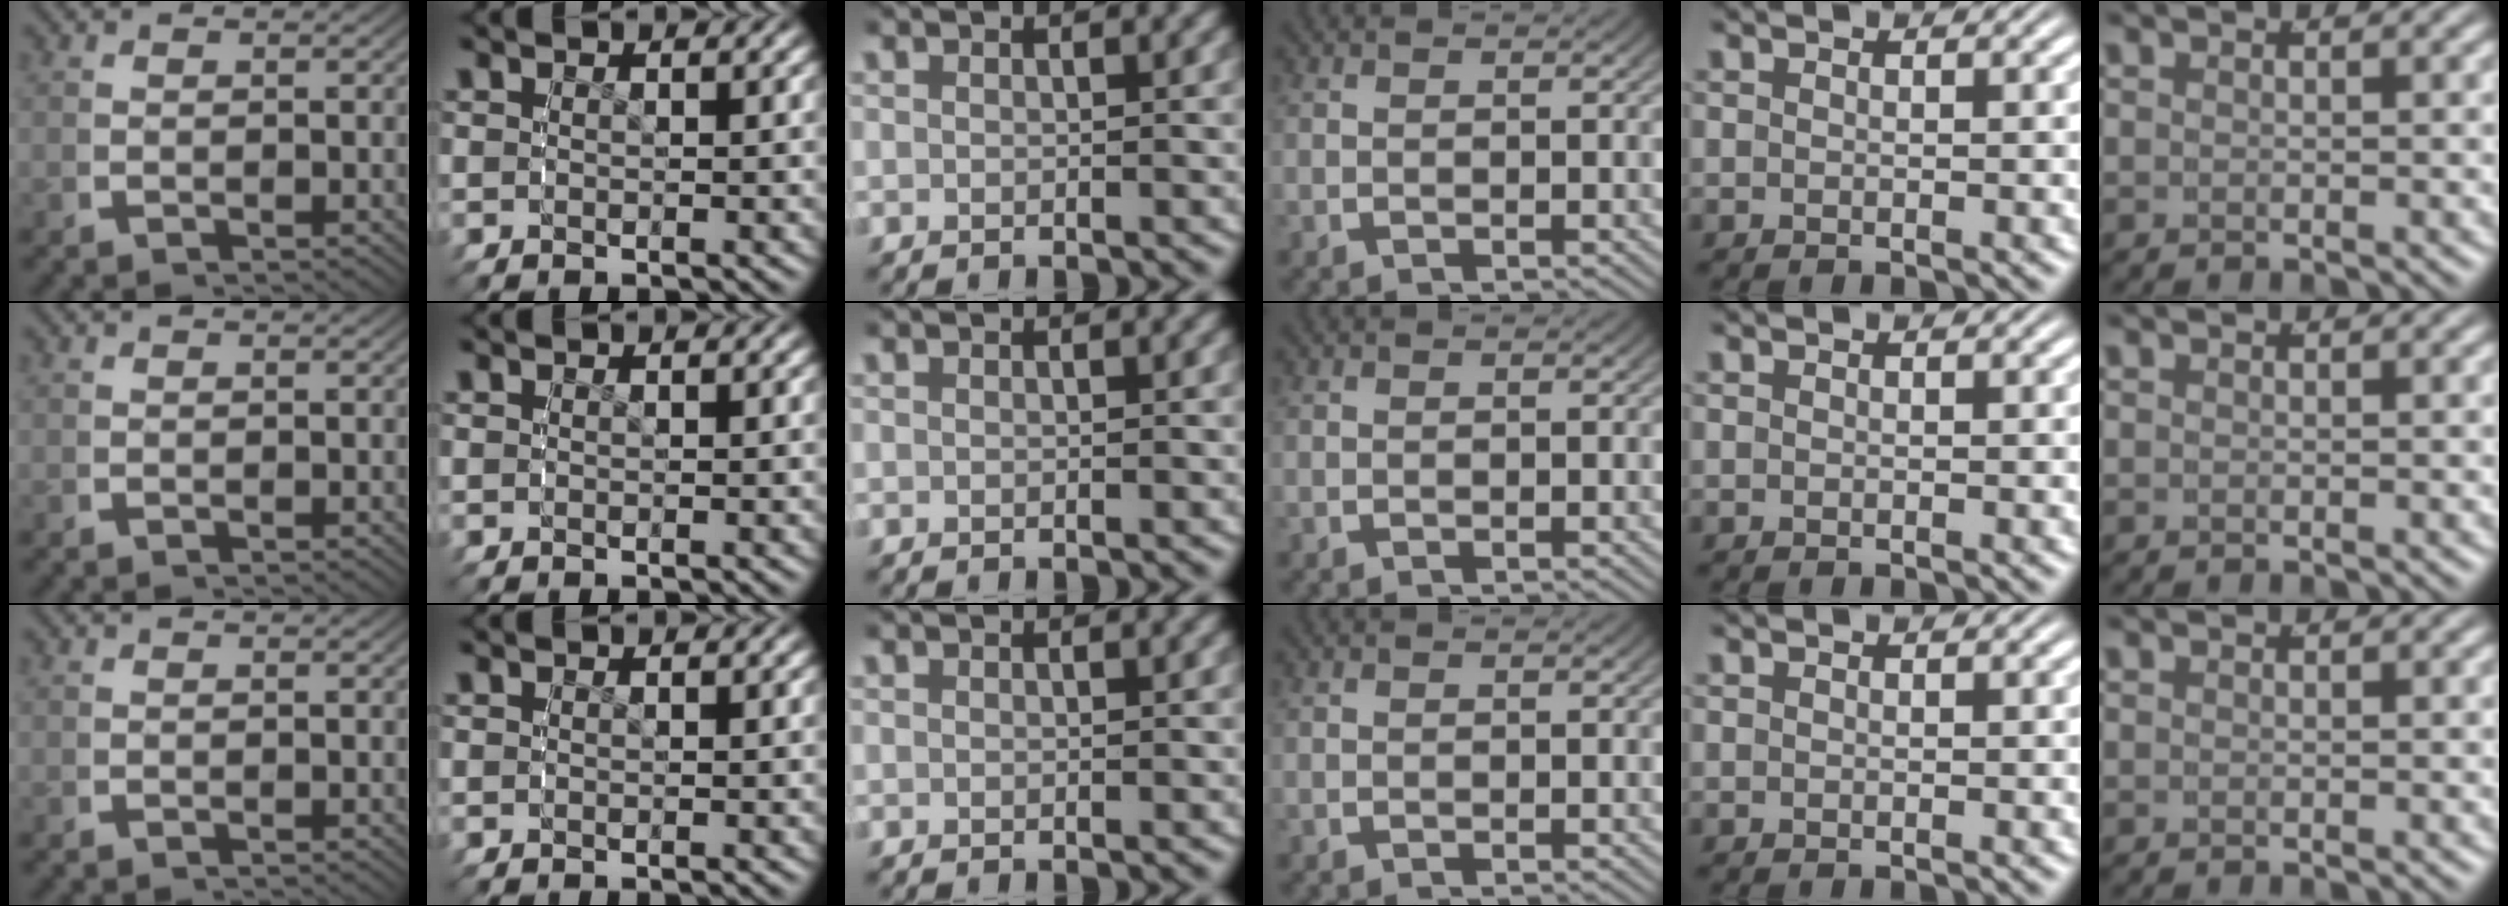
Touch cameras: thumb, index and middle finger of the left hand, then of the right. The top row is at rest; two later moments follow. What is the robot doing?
{"motion": "reach", "object": "photo album"}